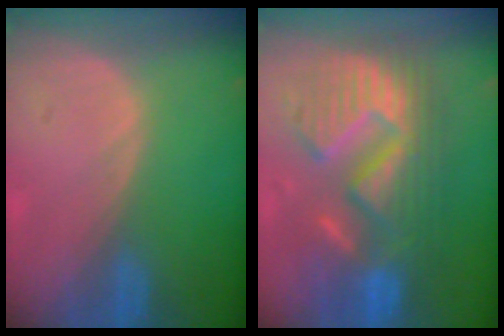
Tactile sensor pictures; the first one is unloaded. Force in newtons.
{"total": 13.2, "press": 13.1, "slide": 1.3}